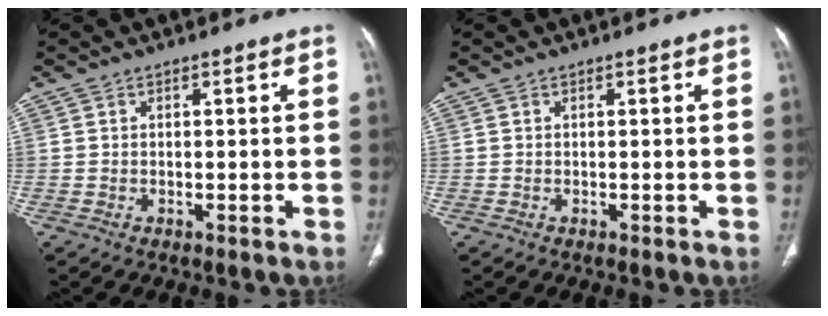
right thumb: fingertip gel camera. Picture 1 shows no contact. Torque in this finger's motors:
{"motor_torque": [0.01, 0.01, -0.03, 0.03, 0.00]}